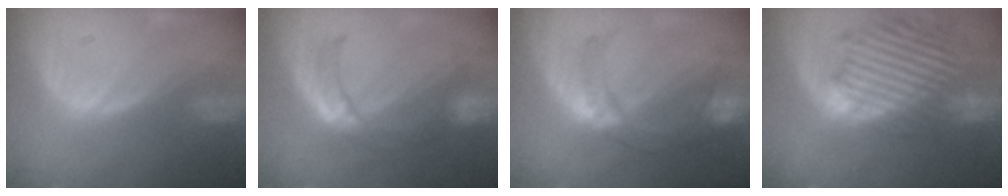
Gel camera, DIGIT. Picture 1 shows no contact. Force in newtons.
{"total": 6.8, "press": 6.6, "slide": 1.5}
{"total": 8.9, "press": 7.8, "slide": 4.2}
{"total": 14.0, "press": 12.0, "slide": 7.1}